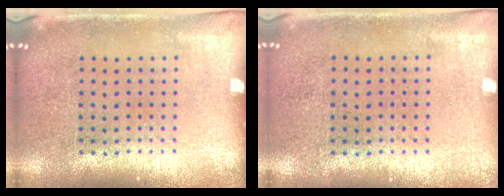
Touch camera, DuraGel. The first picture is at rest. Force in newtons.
{"total": 0.0}